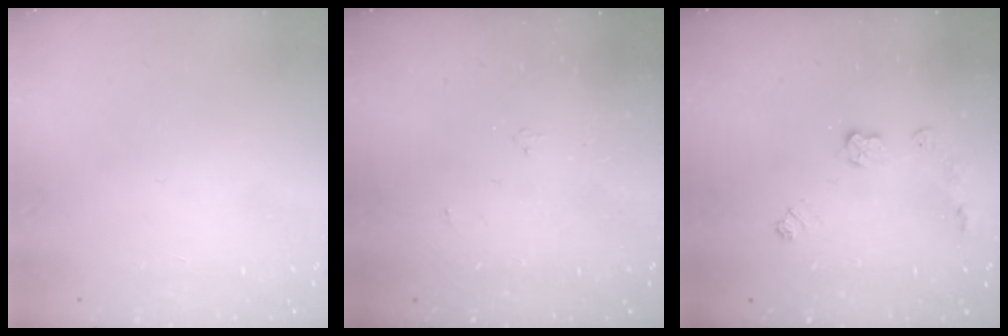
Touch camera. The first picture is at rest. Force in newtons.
{"total": 2.7, "press": 2.7, "slide": 0.5}
{"total": 6.9, "press": 6.9, "slide": 0.3}